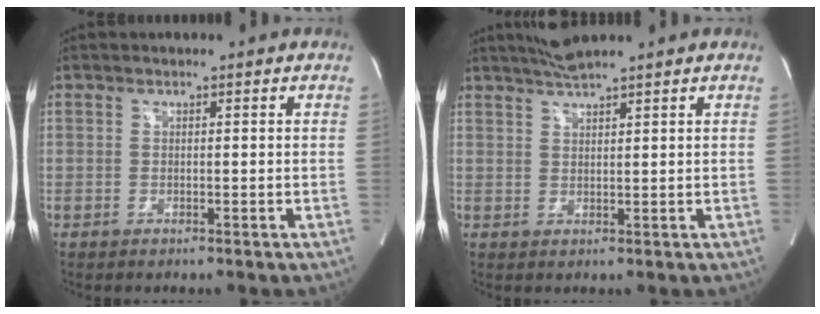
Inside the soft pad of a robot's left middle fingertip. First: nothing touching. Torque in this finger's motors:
{"motor_torque": [0.40, -0.21, -0.03, 0.03]}